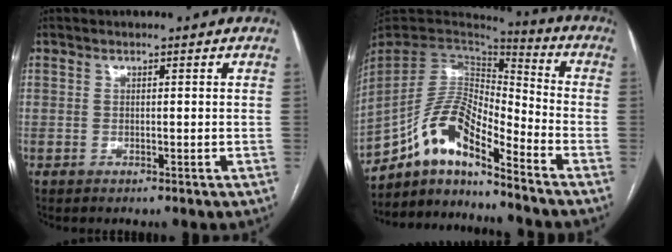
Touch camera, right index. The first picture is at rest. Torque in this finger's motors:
{"motor_torque": [1.12, -1.02, 0.45, 0.16]}